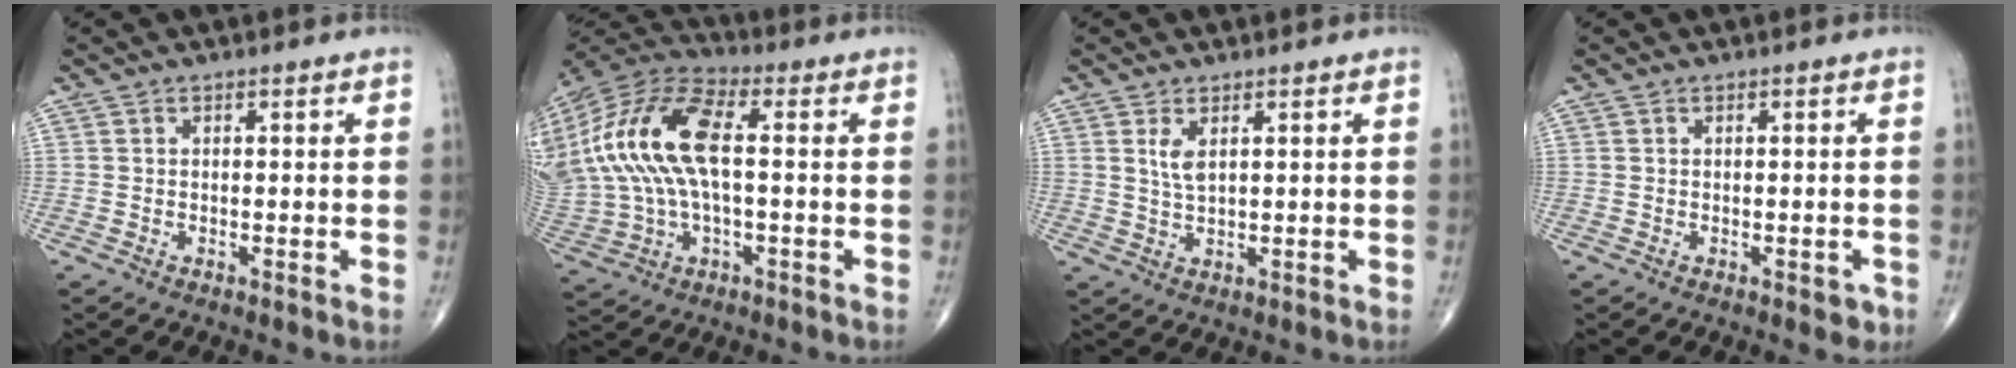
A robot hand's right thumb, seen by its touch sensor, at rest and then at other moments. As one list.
[{"total": 24.2, "force": [2.4, 12.4, 20.7], "torque": [-0.475, 0.030, 0.045]}, {"total": 3.0, "force": [1.2, 1.2, 2.5], "torque": [-0.051, -0.007, 0.031]}, {"total": 1.7, "force": [-0.7, 1.0, 1.2], "torque": [-0.003, 0.000, -0.006]}]